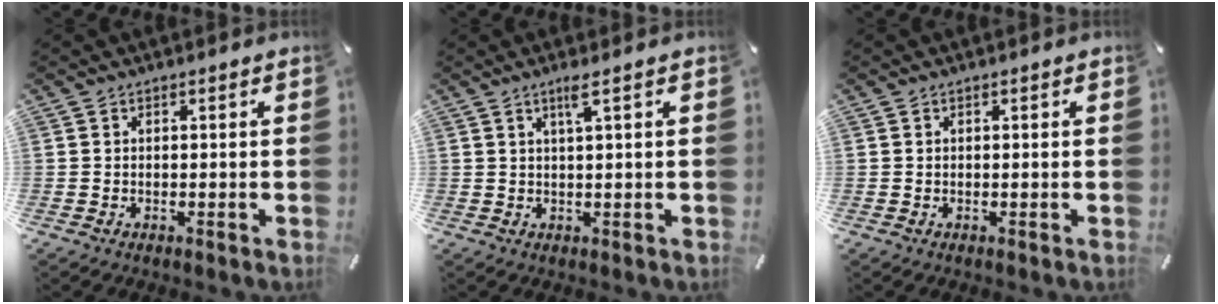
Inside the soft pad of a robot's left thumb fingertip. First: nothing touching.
{"total": 3.4, "force": [1.7, 0.1, 3.0], "torque": [-0.061, 0.000, 0.027]}
{"total": 0.0}